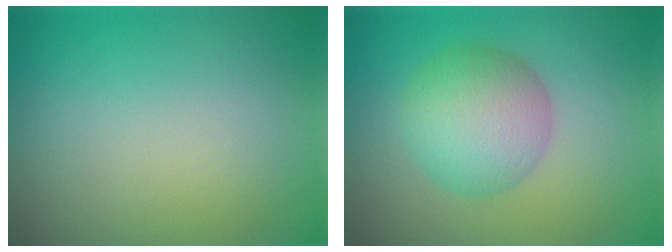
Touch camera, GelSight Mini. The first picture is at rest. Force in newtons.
{"total": 5.5, "press": 5.5, "slide": 0.1}